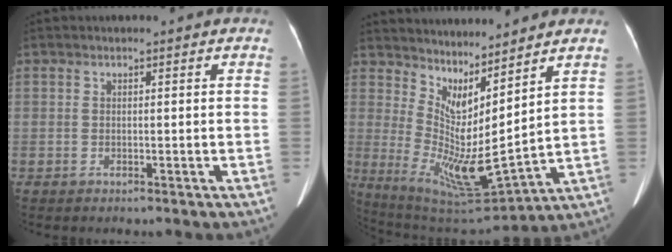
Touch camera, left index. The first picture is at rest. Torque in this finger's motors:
{"motor_torque": [1.47, -0.41, 0.72, 0.21]}